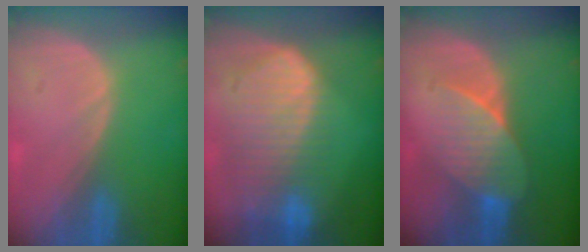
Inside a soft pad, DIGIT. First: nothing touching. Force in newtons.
{"total": 10.4, "press": 9.0, "slide": 5.3}
{"total": 7.2, "press": 6.6, "slide": 2.9}